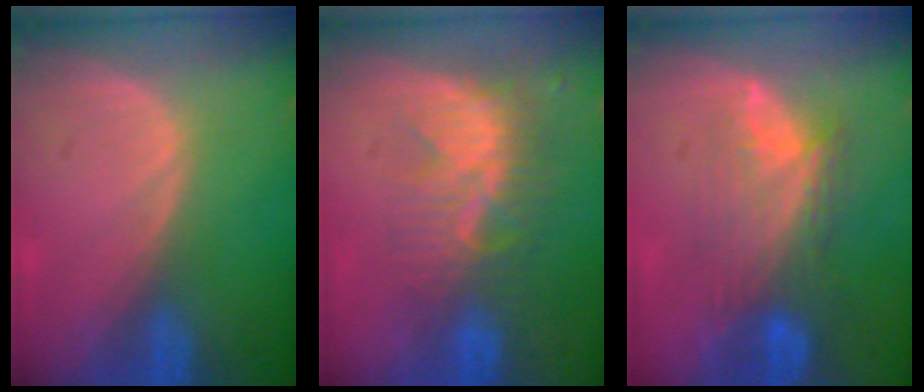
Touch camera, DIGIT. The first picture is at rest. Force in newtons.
{"total": 8.5, "press": 7.6, "slide": 3.8}
{"total": 7.6, "press": 7.3, "slide": 2.2}